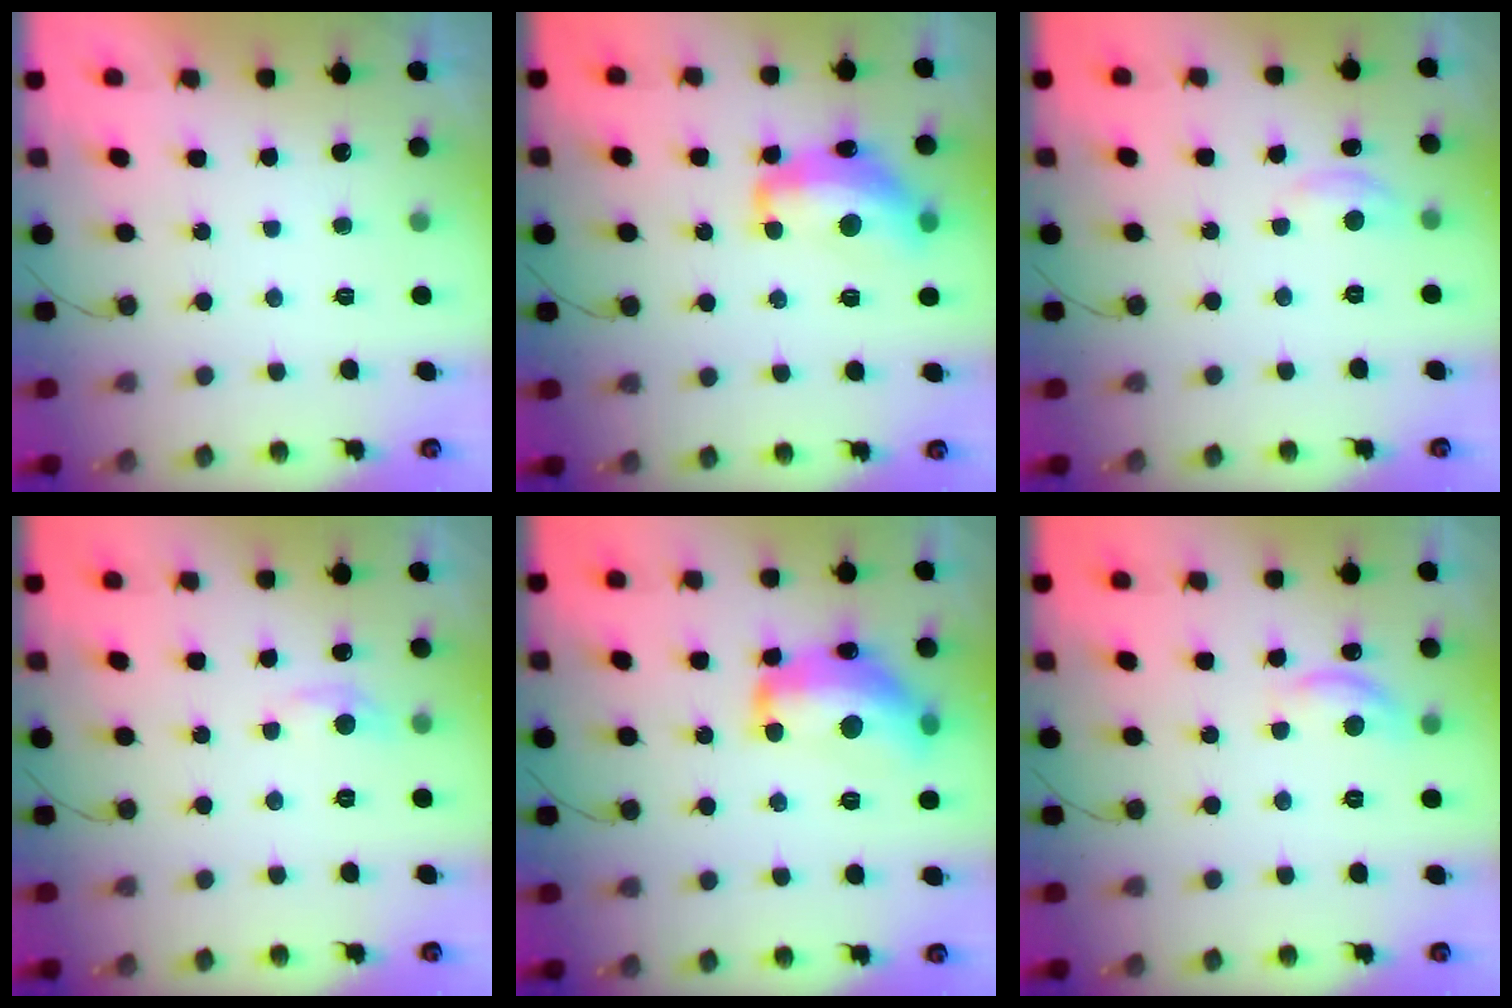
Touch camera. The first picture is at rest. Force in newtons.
{"total": 14.3, "press": 14.2, "slide": 1.1}
{"total": 4.1, "press": 4.0, "slide": 0.6}
{"total": 5.9, "press": 5.8, "slide": 0.9}
{"total": 17.4, "press": 17.3, "slide": 1.1}
{"total": 10.0, "press": 10.0, "slide": 0.6}